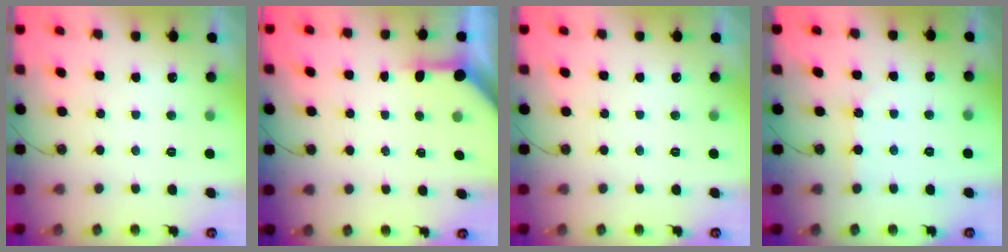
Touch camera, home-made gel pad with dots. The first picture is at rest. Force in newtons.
{"total": 3.8, "press": 3.8, "slide": 0.4}
{"total": 0.0}
{"total": 2.2, "press": 2.2, "slide": 0.4}